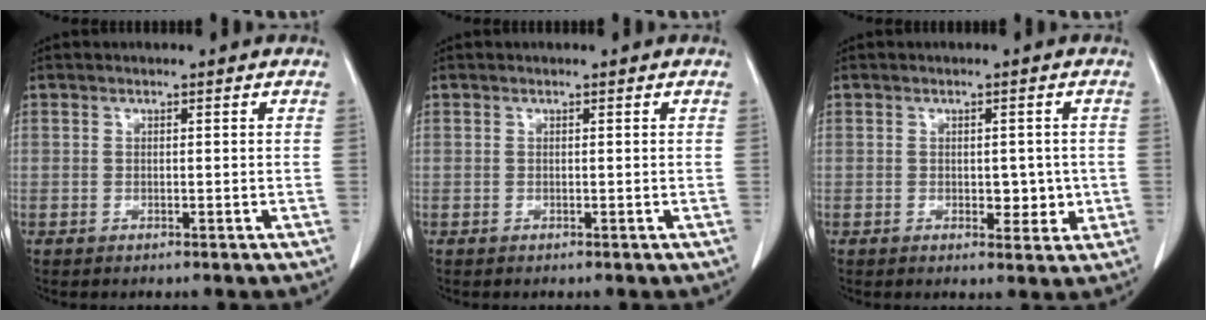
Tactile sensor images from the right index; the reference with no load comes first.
{"total": 0.0}
{"total": 3.9, "force": [-0.4, 2.2, 3.1], "torque": [-0.031, -0.001, 0.001]}